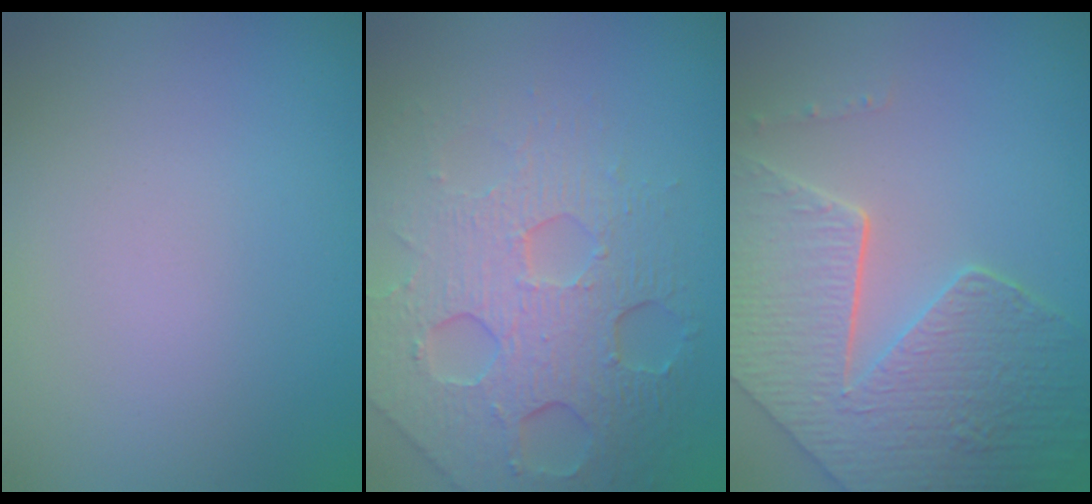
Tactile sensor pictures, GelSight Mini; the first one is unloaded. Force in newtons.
{"total": 7.1, "press": 5.0, "slide": 5.0}
{"total": 8.3, "press": 6.1, "slide": 5.6}